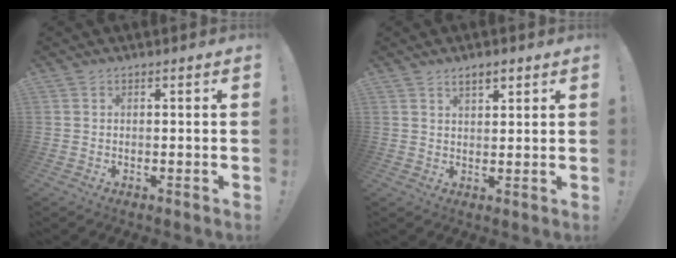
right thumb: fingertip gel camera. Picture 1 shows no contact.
{"total": 3.8, "force": [2.6, 1.4, 2.4], "torque": [-0.035, -0.011, 0.043]}